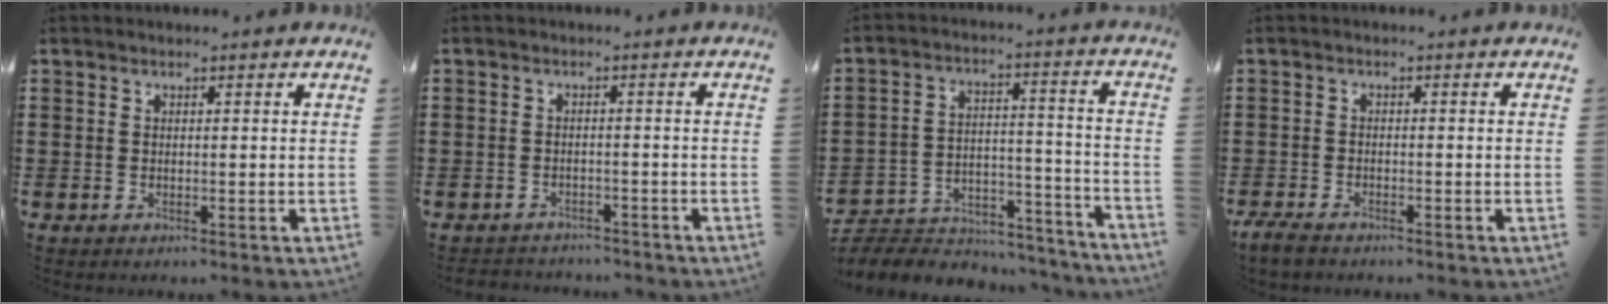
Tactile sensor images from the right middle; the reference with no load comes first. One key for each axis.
{"total": 2.1, "fx": -2.0, "fy": 0.5, "fz": -0.3, "tx": -0.001, "ty": 0.001, "tz": -0.047}
{"total": 6.0, "fx": -5.7, "fy": 1.7, "fz": 0.7, "tx": -0.015, "ty": 0.013, "tz": -0.117}
{"total": 2.1, "fx": -1.8, "fy": 0.6, "fz": 1.0, "tx": -0.034, "ty": -0.002, "tz": -0.039}